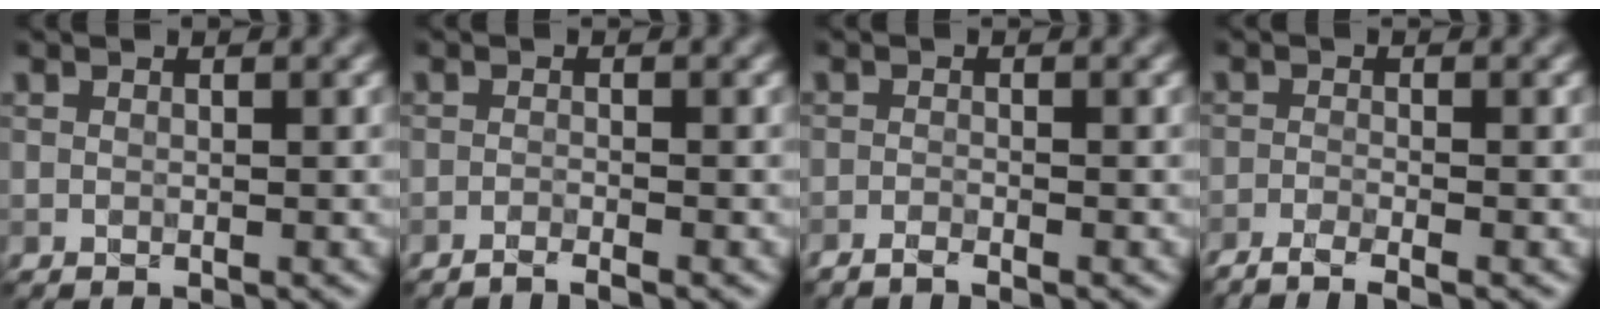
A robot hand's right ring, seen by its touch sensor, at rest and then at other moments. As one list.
[{"total": 1.7, "force": [-1.5, 0.1, 0.9], "torque": [-0.018, 0.002, -0.035]}, {"total": 1.6, "force": [-1.4, 0.1, 0.8], "torque": [-0.023, 0.000, -0.033]}, {"total": 3.7, "force": [-2.9, 0.6, 2.2], "torque": [-0.046, -0.003, -0.062]}]